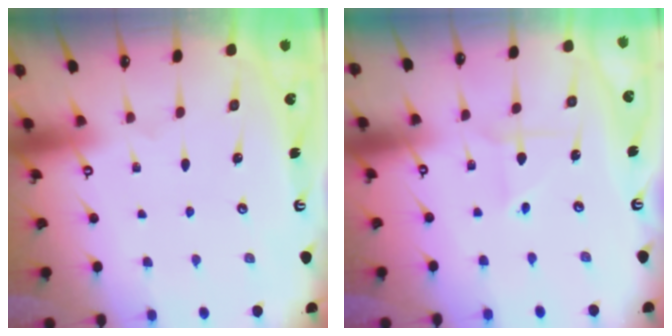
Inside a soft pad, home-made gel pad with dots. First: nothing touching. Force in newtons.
{"total": 2.6, "press": 2.6, "slide": 0.2}